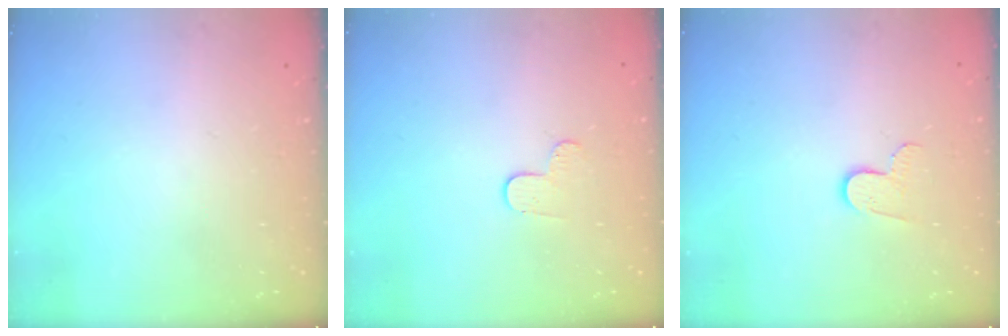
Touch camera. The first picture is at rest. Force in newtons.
{"total": 3.8, "press": 3.8, "slide": 0.4}
{"total": 5.9, "press": 5.9, "slide": 0.6}